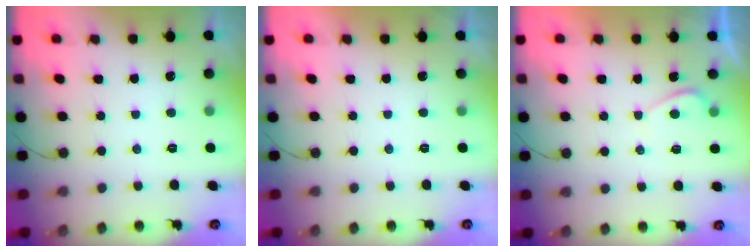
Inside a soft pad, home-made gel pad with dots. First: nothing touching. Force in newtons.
{"total": 2.2, "press": 2.2, "slide": 0.3}
{"total": 0.6, "press": 0.3, "slide": 0.5}